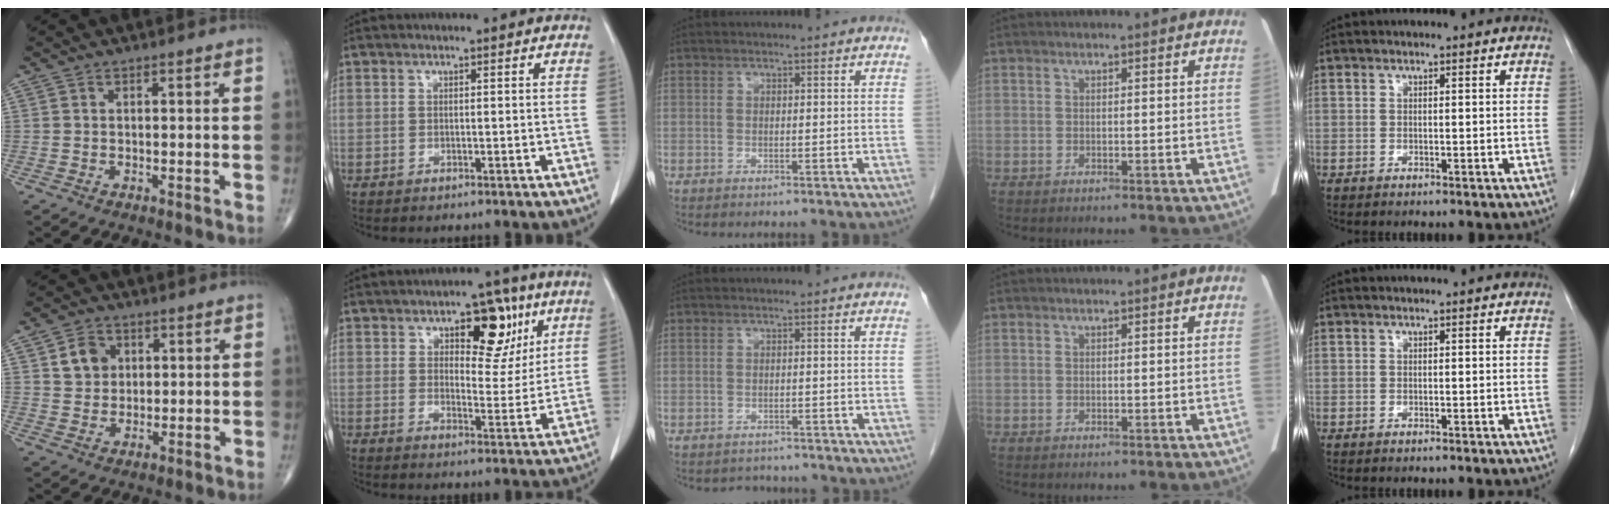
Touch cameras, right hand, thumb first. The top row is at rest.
{"thumb": {"total": 5.4, "force": [1.8, 4.5, 2.4], "torque": [-0.018, -0.006, 0.030]}, "index": {"total": 9.6, "force": [4.6, 4.6, 7.0], "torque": [-0.084, 0.012, 0.067]}, "middle": {"total": 2.5, "force": [-2.2, 1.0, -0.2], "torque": [-0.002, -0.002, -0.034]}}